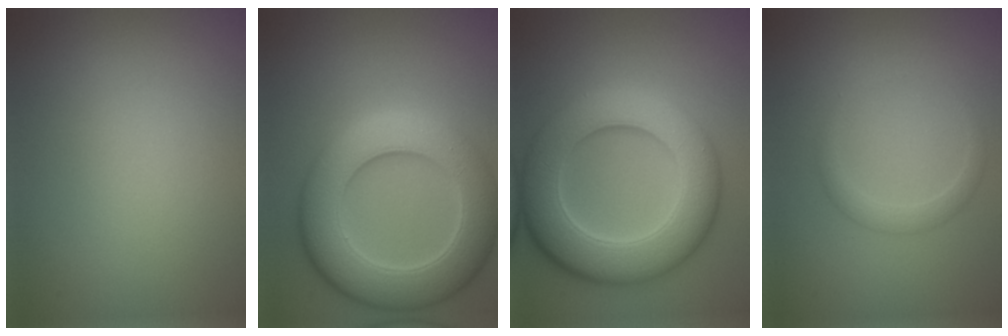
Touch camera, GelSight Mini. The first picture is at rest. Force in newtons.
{"total": 9.6, "press": 9.6, "slide": 0.5}
{"total": 10.2, "press": 10.2, "slide": 0.5}
{"total": 1.5, "press": 1.5, "slide": 0.0}